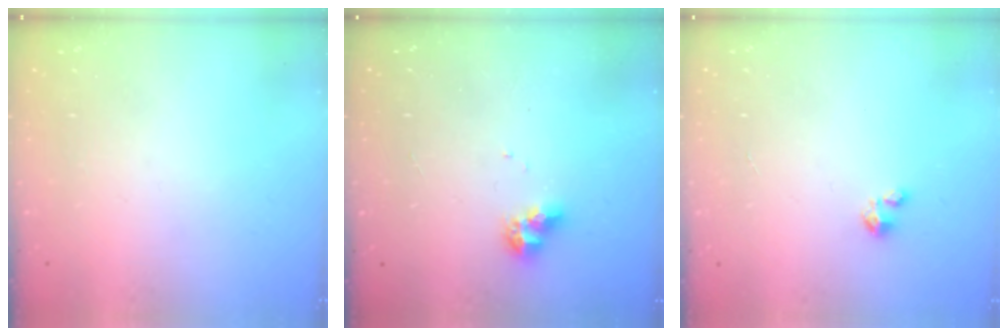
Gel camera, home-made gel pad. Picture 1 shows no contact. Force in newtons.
{"total": 7.4, "press": 7.3, "slide": 1.0}
{"total": 1.8, "press": 1.8, "slide": 0.1}